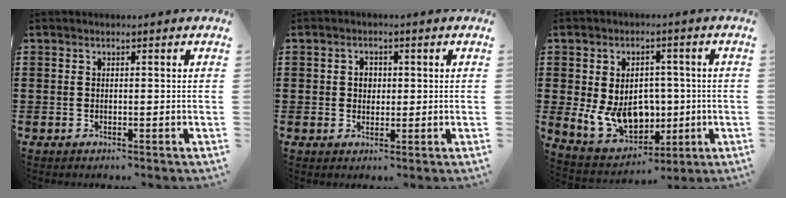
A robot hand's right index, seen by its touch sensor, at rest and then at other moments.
{"total": 2.1, "force": [0.3, 1.7, 1.2], "torque": [-0.028, 0.009, 0.003]}
{"total": 9.3, "force": [-0.9, 7.3, 5.7], "torque": [-0.106, 0.010, -0.011]}